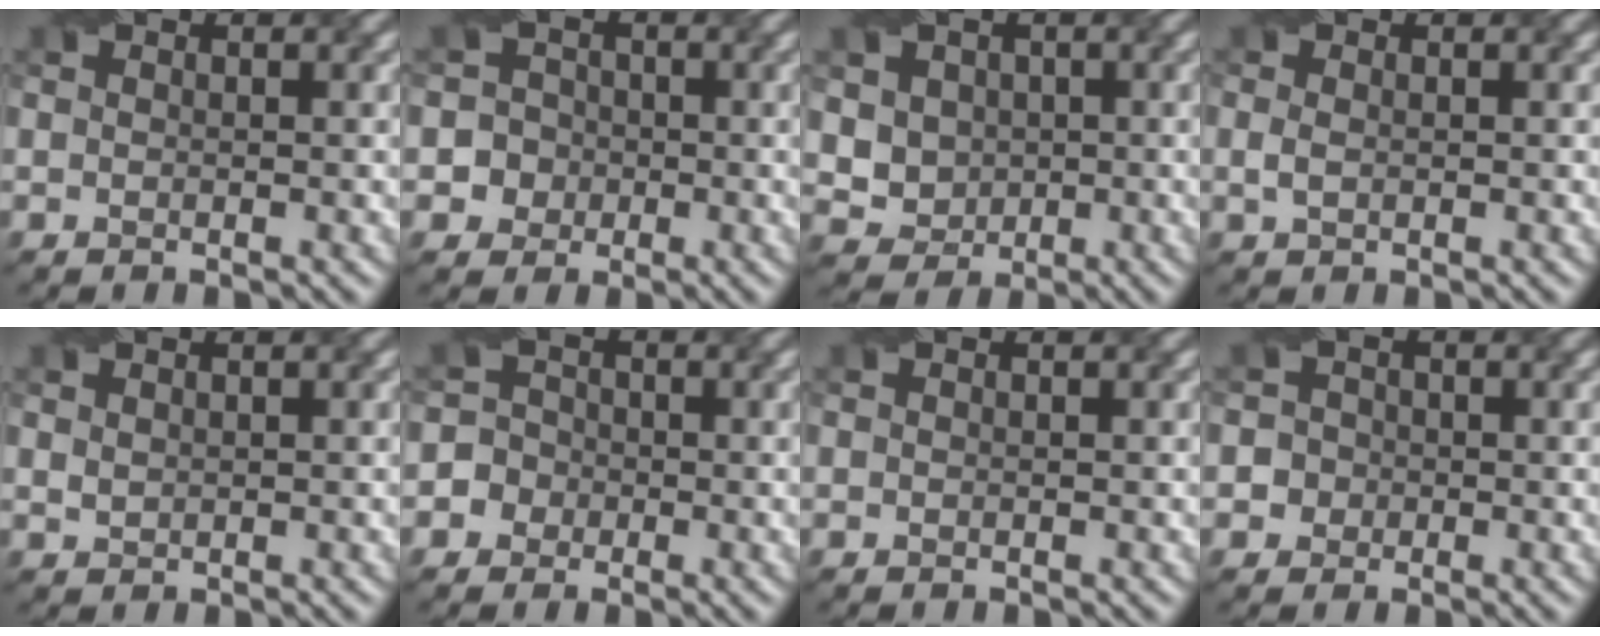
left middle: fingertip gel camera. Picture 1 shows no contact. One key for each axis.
{"total": 4.3, "fx": -1.0, "fy": 4.1, "fz": 0.4, "tx": 0.014, "ty": 0.020, "tz": -0.037}
{"total": 3.8, "fx": 1.0, "fy": 3.5, "fz": 1.3, "tx": -0.039, "ty": 0.001, "tz": 0.028}
{"total": 1.2, "fx": 0.0, "fy": 0.8, "fz": 0.8, "tx": -0.023, "ty": 0.003, "tz": 0.001}
{"total": 0.9, "fx": 0.6, "fy": 0.6, "fz": 0.3, "tx": -0.008, "ty": 0.002, "tz": 0.017}
{"total": 3.7, "fx": -1.5, "fy": 3.3, "fz": 0.3, "tx": 0.019, "ty": 0.012, "tz": -0.045}
{"total": 0.0}
{"total": 2.6, "fx": -0.2, "fy": 2.5, "fz": 0.4, "tx": 0.017, "ty": 0.021, "tz": -0.022}